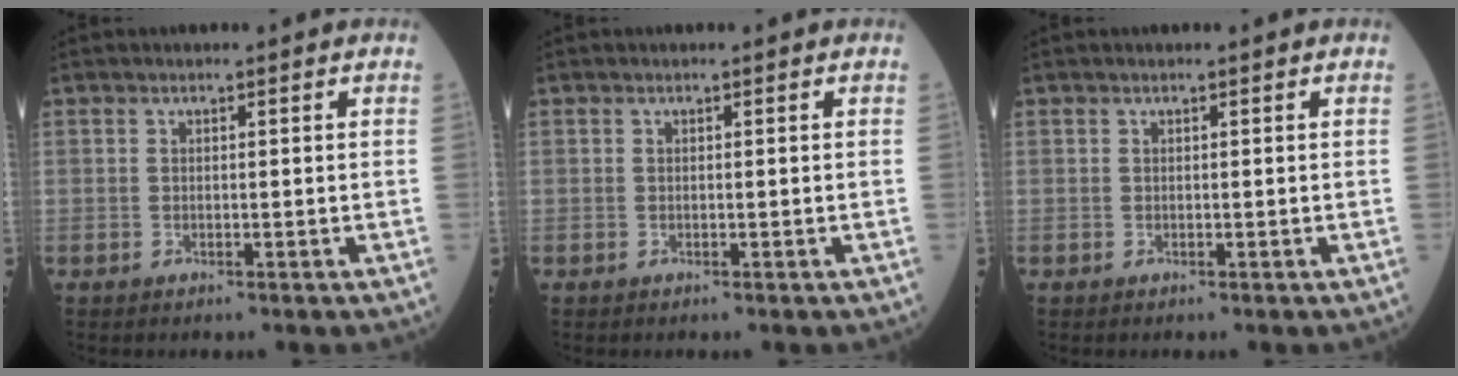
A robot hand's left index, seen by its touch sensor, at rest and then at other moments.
{"total": 0.0}
{"total": 0.0}